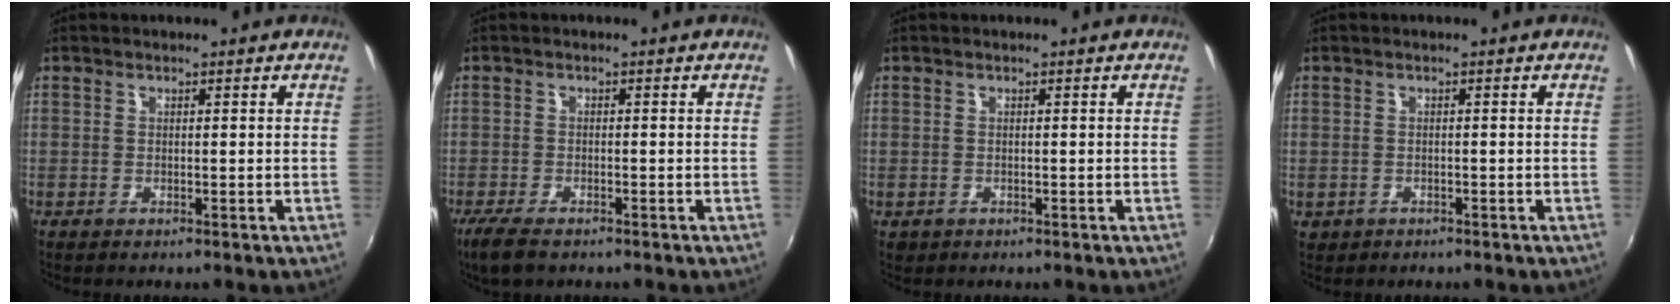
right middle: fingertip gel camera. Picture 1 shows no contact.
{"total": 4.5, "force": [-3.4, 1.2, 2.7], "torque": [-0.070, -0.017, -0.066]}
{"total": 0.7, "force": [-0.2, 0.7, 0.2], "torque": [-0.003, -0.003, -0.003]}
{"total": 1.7, "force": [-0.5, 1.5, 0.6], "torque": [-0.017, -0.003, -0.004]}